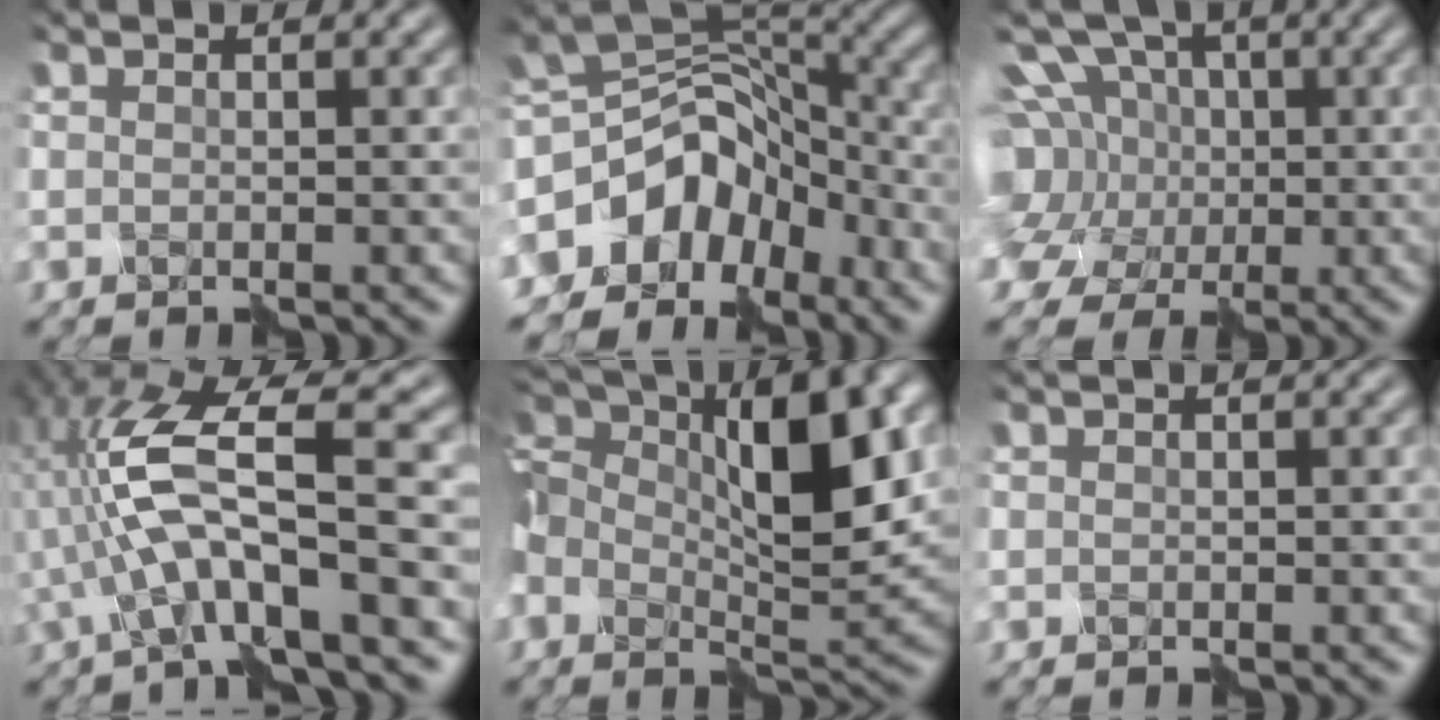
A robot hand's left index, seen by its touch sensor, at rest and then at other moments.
{"total": 9.1, "force": [-5.2, 6.0, 4.5], "torque": [-0.062, 0.015, -0.106]}
{"total": 13.6, "force": [2.1, 11.4, 7.2], "torque": [-0.170, 0.033, 0.001]}
{"total": 9.4, "force": [-2.0, 2.7, 8.7], "torque": [-0.169, 0.018, -0.045]}
{"total": 11.8, "force": [0.5, 6.2, 10.0], "torque": [-0.177, 0.011, -0.004]}
{"total": 0.0}